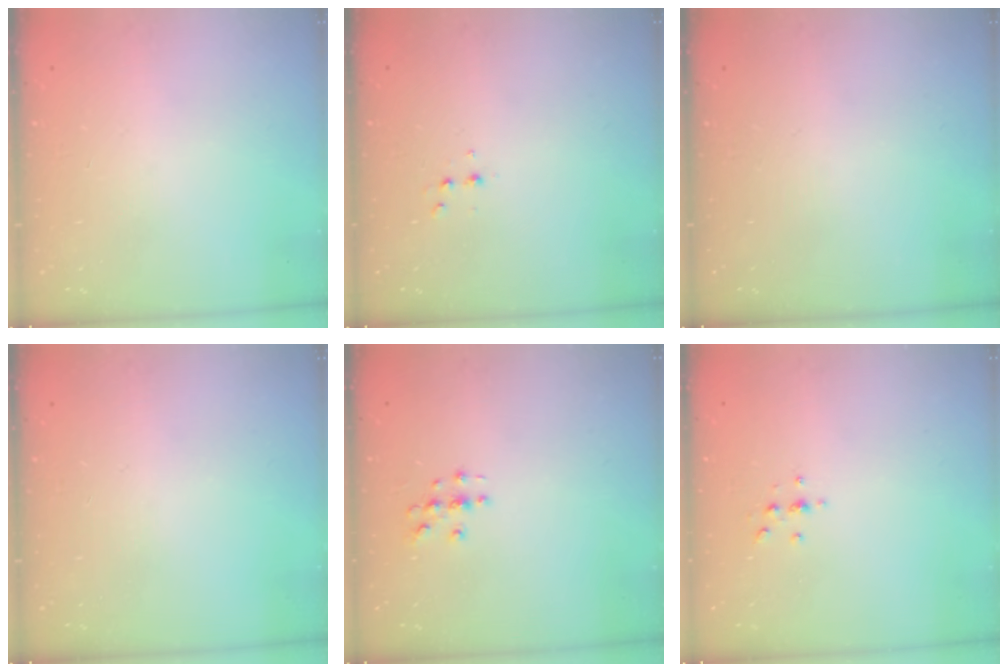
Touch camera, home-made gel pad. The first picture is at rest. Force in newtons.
{"total": 2.6, "press": 2.5, "slide": 0.8}
{"total": 0.0}
{"total": 0.0}
{"total": 3.2, "press": 3.2, "slide": 0.2}
{"total": 2.3, "press": 2.2, "slide": 0.2}